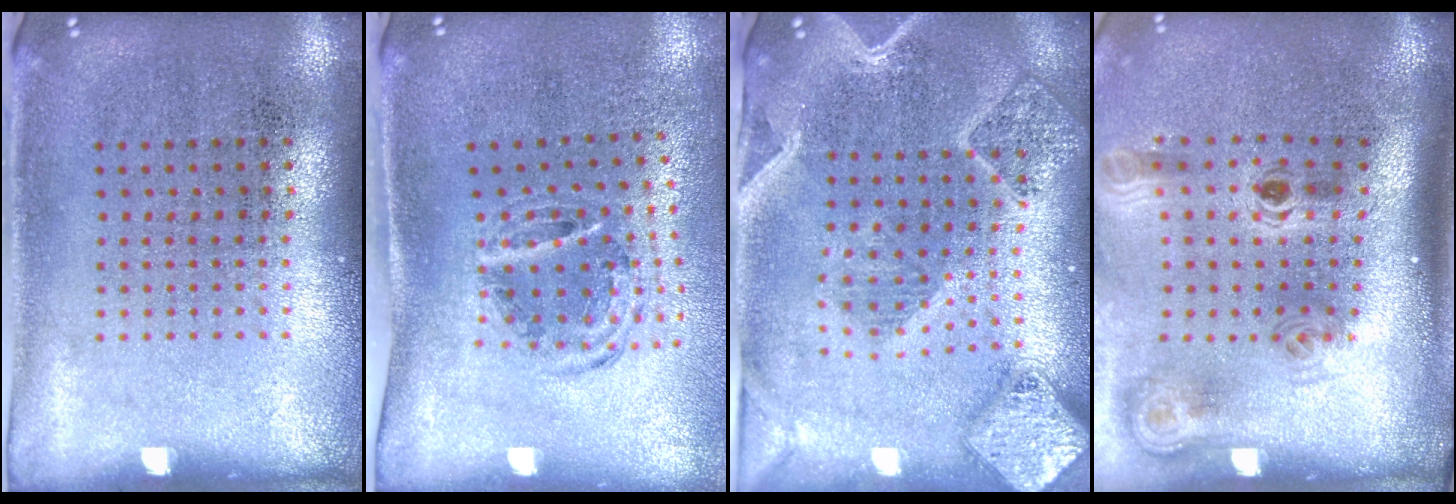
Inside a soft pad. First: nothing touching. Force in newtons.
{"total": 1.1, "press": 1.0, "slide": 0.5}
{"total": 2.8, "press": 2.4, "slide": 1.4}
{"total": 2.2, "press": 1.5, "slide": 1.6}